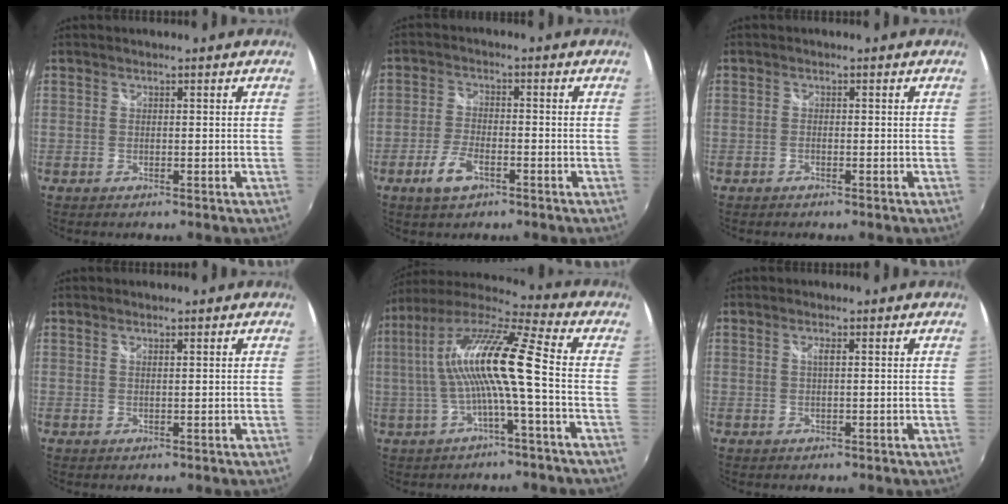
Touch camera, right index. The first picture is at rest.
{"total": 5.9, "force": [-3.3, 2.6, 4.1], "torque": [-0.093, -0.003, -0.059]}
{"total": 0.8, "force": [-0.7, 0.2, 0.3], "torque": [-0.009, 0.000, -0.015]}
{"total": 0.6, "force": [0.5, 0.0, 0.3], "torque": [-0.006, 0.001, 0.008]}
{"total": 14.1, "force": [-1.1, 0.3, 14.1], "torque": [-0.254, 0.009, -0.019]}
{"total": 1.0, "force": [0.2, 0.0, 1.0], "torque": [-0.019, 0.000, 0.002]}